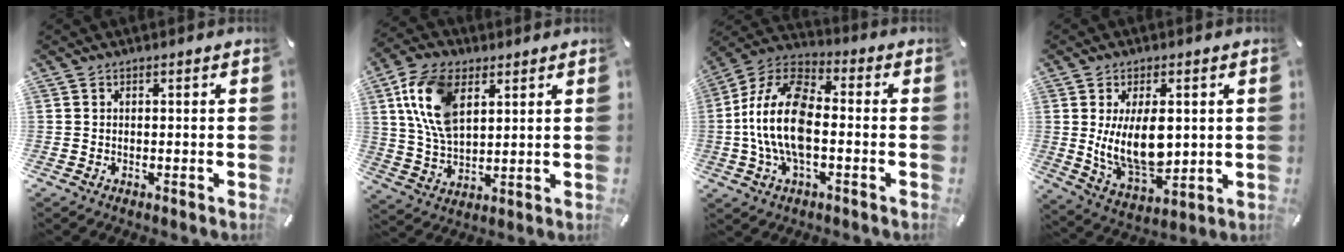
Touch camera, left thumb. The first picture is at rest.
{"total": 13.5, "force": [5.6, 8.1, 9.2], "torque": [-0.220, -0.001, 0.102]}
{"total": 16.0, "force": [-2.1, 8.6, 13.3], "torque": [-0.286, 0.006, -0.043]}
{"total": 14.4, "force": [1.6, 8.1, 11.8], "torque": [-0.225, -0.021, 0.027]}